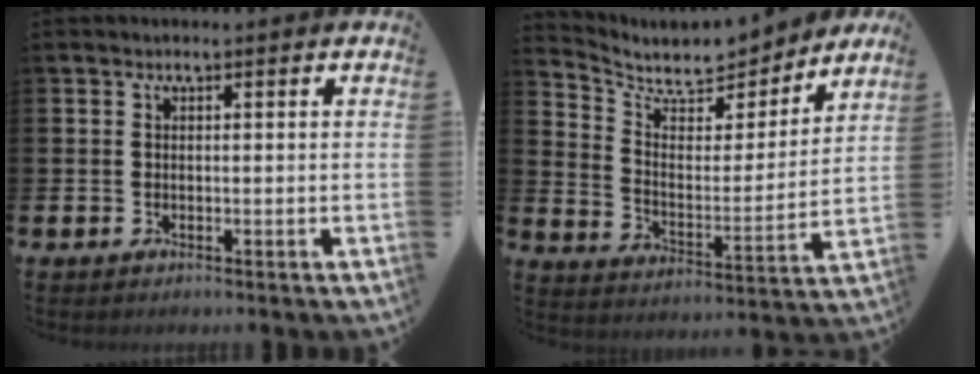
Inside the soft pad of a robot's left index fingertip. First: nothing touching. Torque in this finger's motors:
{"motor_torque": [-0.03, -0.78, 0.12, 0.07]}